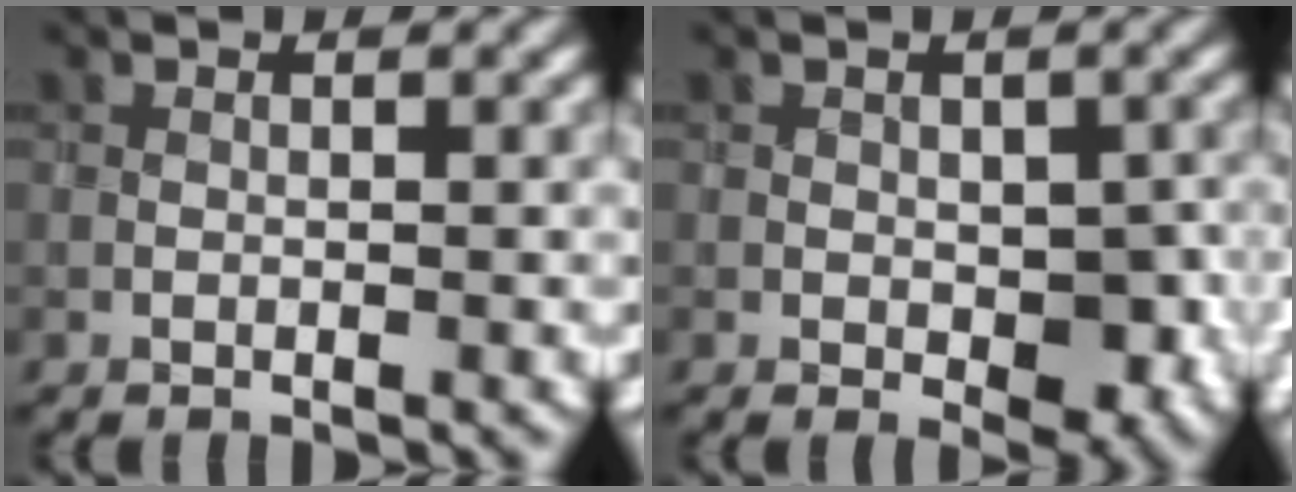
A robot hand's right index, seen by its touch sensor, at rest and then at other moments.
{"total": 4.2, "force": [-0.7, 2.6, 3.3], "torque": [-0.038, -0.008, -0.008]}